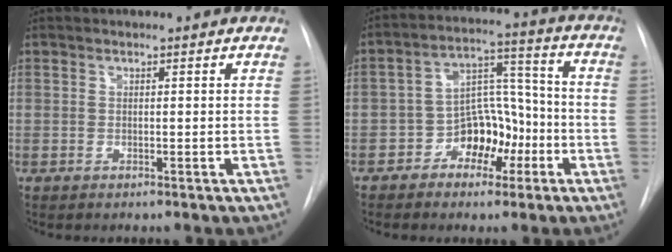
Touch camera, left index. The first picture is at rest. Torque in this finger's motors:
{"motor_torque": [0.16, 0.11, 0.08, 0.02]}